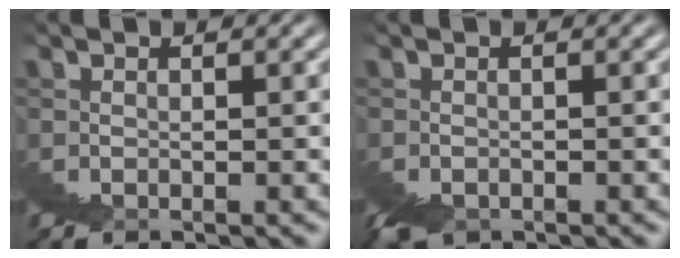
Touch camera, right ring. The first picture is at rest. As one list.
[{"total": 1.2, "force": [-0.4, -1.1, -0.4], "torque": [0.009, -0.001, -0.003]}]